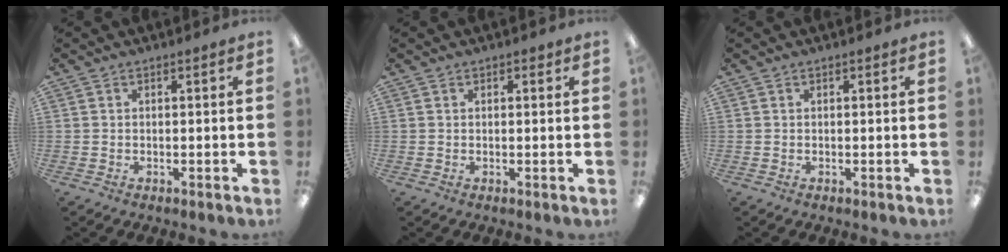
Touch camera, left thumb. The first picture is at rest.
{"total": 0.9, "force": [0.6, 0.5, 0.4], "torque": [0.001, 0.000, 0.008]}
{"total": 0.0}